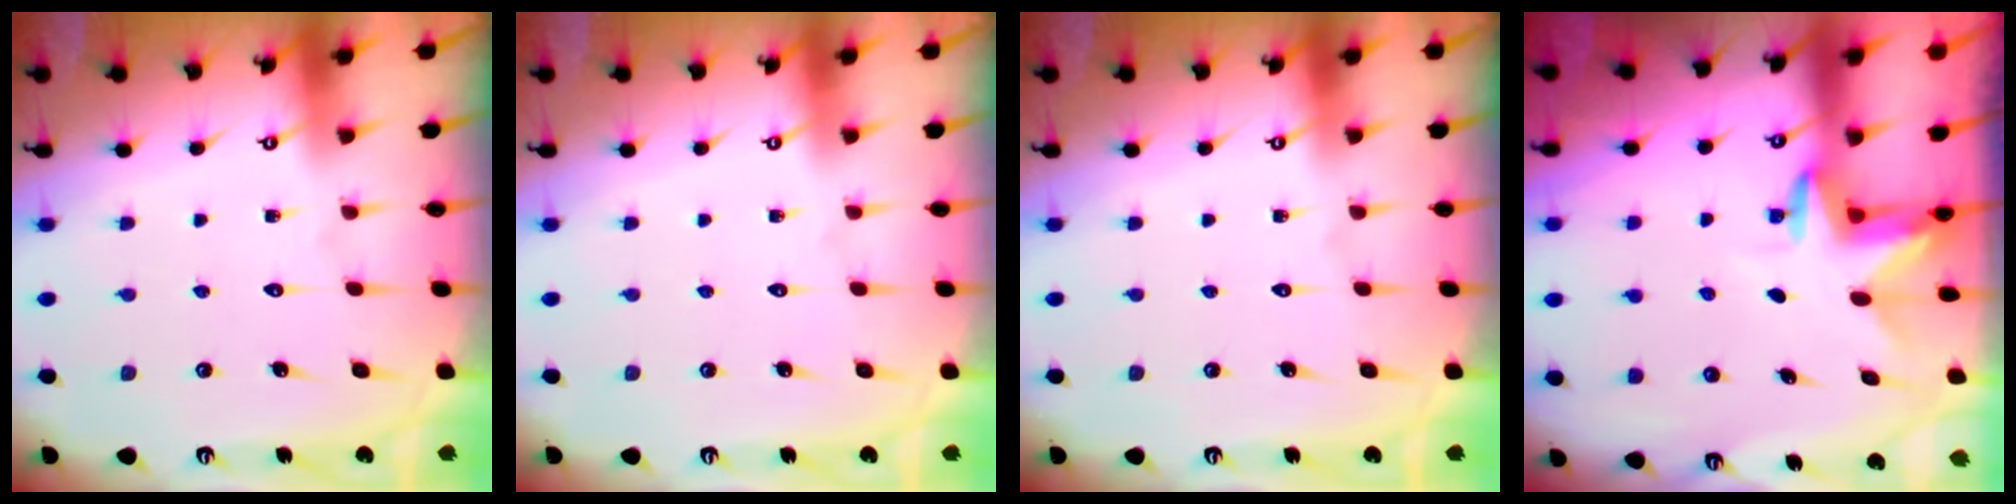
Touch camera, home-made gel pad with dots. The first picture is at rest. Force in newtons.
{"total": 0.0}
{"total": 0.0}
{"total": 3.4, "press": 3.3, "slide": 0.4}